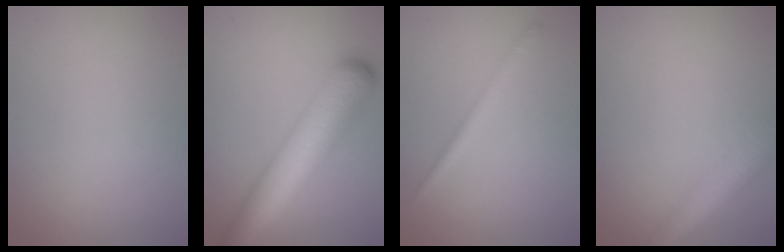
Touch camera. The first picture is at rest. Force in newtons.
{"total": 9.5, "press": 9.5, "slide": 0.4}
{"total": 1.6, "press": 1.6, "slide": 0.2}
{"total": 5.0, "press": 4.9, "slide": 0.2}